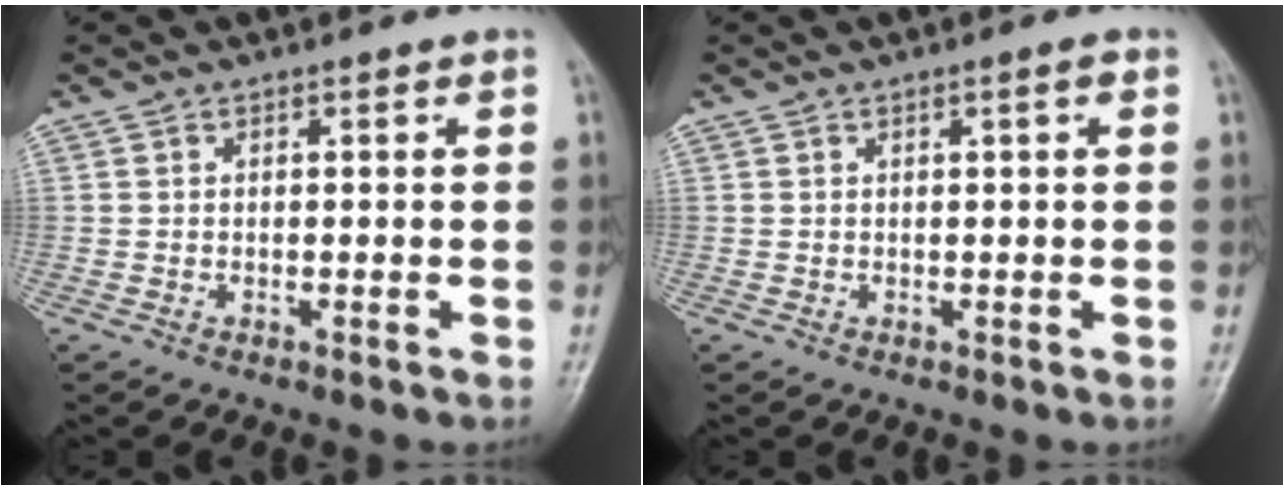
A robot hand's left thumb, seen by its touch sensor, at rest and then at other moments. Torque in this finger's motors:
{"motor_torque": [-0.13, -0.01, -0.07, -0.08, 0.07]}